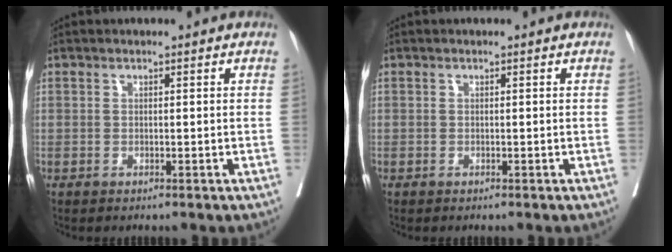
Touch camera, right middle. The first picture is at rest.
{"total": 0.0}